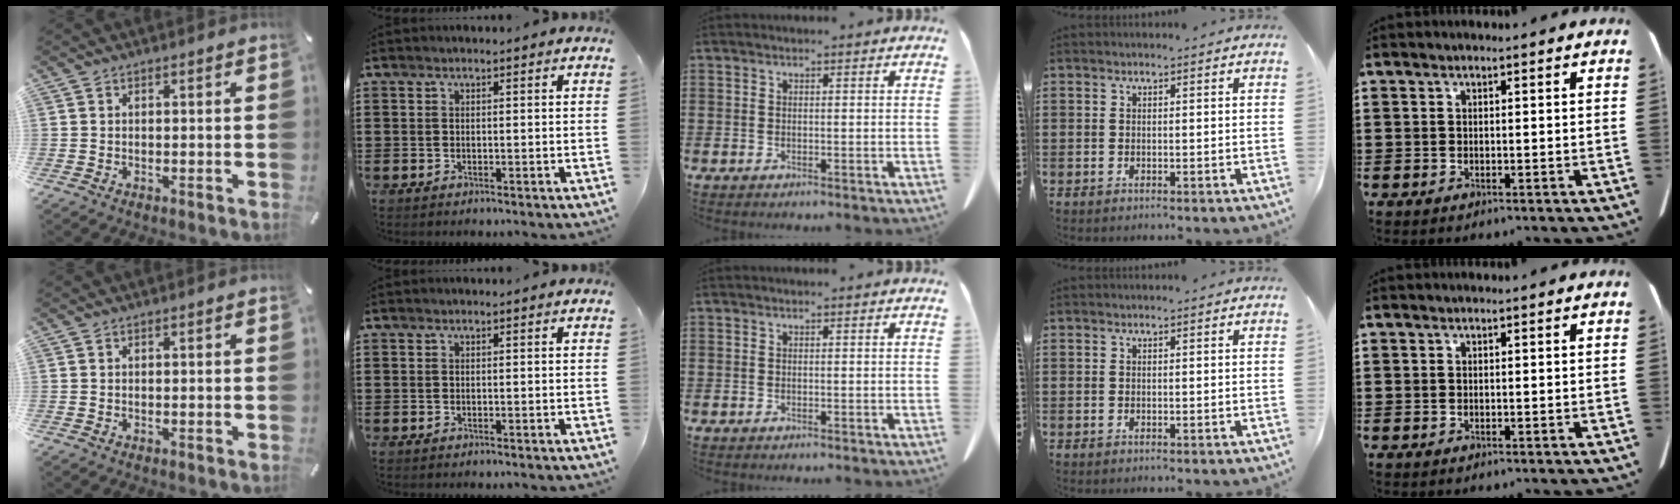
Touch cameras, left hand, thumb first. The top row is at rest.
{}